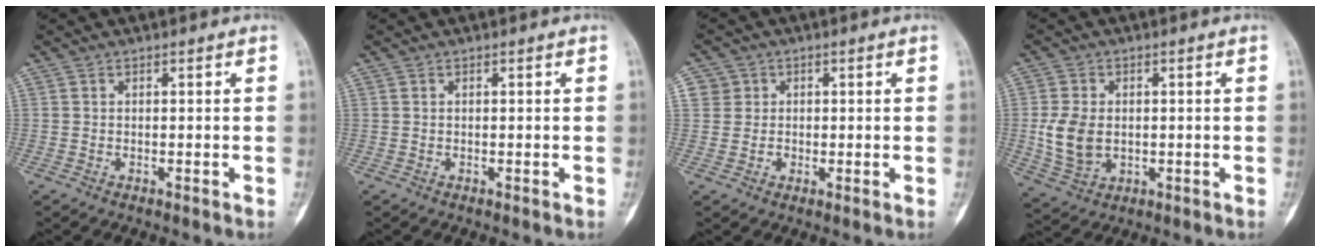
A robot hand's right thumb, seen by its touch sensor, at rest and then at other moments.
{"total": 0.0}
{"total": 3.8, "force": [0.6, 3.8, 0.2], "torque": [0.023, 0.004, 0.009]}
{"total": 8.0, "force": [-0.2, 5.6, 5.6], "torque": [-0.106, -0.002, 0.006]}